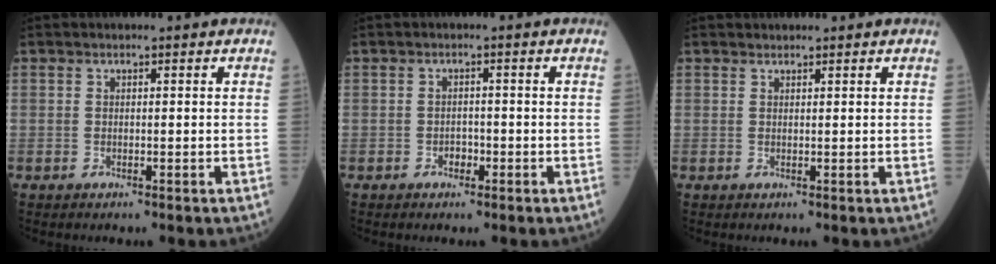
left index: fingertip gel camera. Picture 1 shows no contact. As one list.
[{"total": 1.4, "force": [-0.8, 0.9, 0.6], "torque": [-0.003, 0.006, -0.015]}, {"total": 0.8, "force": [0.8, 0.2, 0.0], "torque": [-0.006, 0.009, 0.016]}]